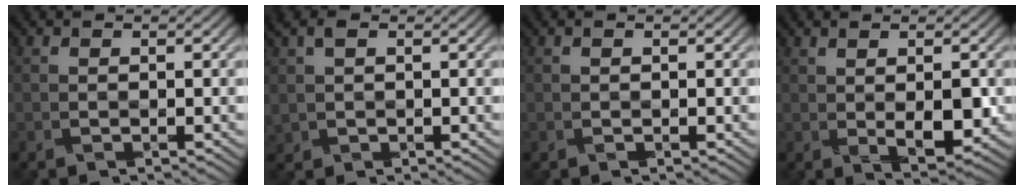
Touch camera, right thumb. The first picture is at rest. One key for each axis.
{"total": 2.1, "fx": 1.2, "fy": 1.0, "fz": 1.4, "tx": -0.036, "ty": 0.005, "tz": 0.028}
{"total": 0.0}
{"total": 4.1, "fx": 0.4, "fy": 1.1, "fz": 3.9, "tx": -0.073, "ty": -0.004, "tz": 0.017}